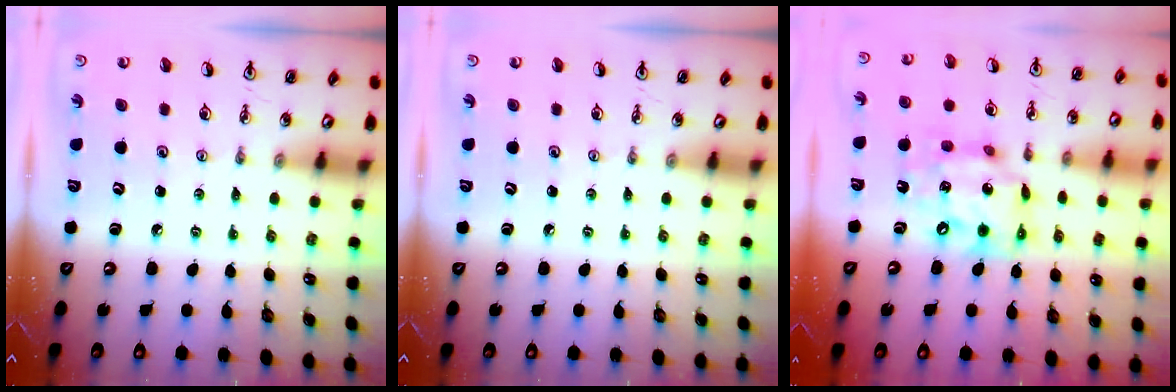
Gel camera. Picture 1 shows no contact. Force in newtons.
{"total": 0.0}
{"total": 14.0, "press": 13.9, "slide": 1.1}